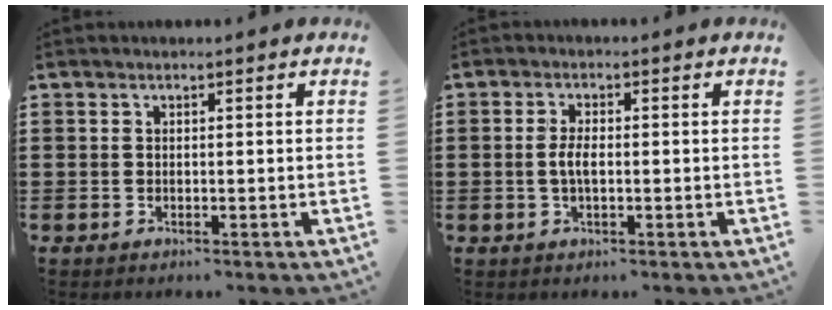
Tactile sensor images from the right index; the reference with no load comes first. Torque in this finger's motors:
{"motor_torque": [0.62, 0.39, 0.26, 0.09]}